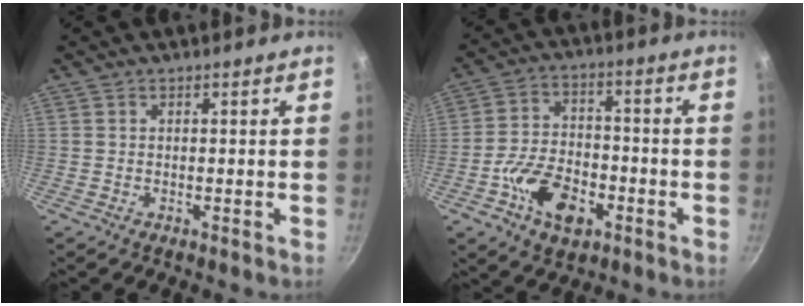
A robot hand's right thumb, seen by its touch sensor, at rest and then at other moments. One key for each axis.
{"total": 12.3, "fx": -4.9, "fy": 7.7, "fz": 8.3, "tx": -0.126, "ty": 0.033, "tz": -0.088}